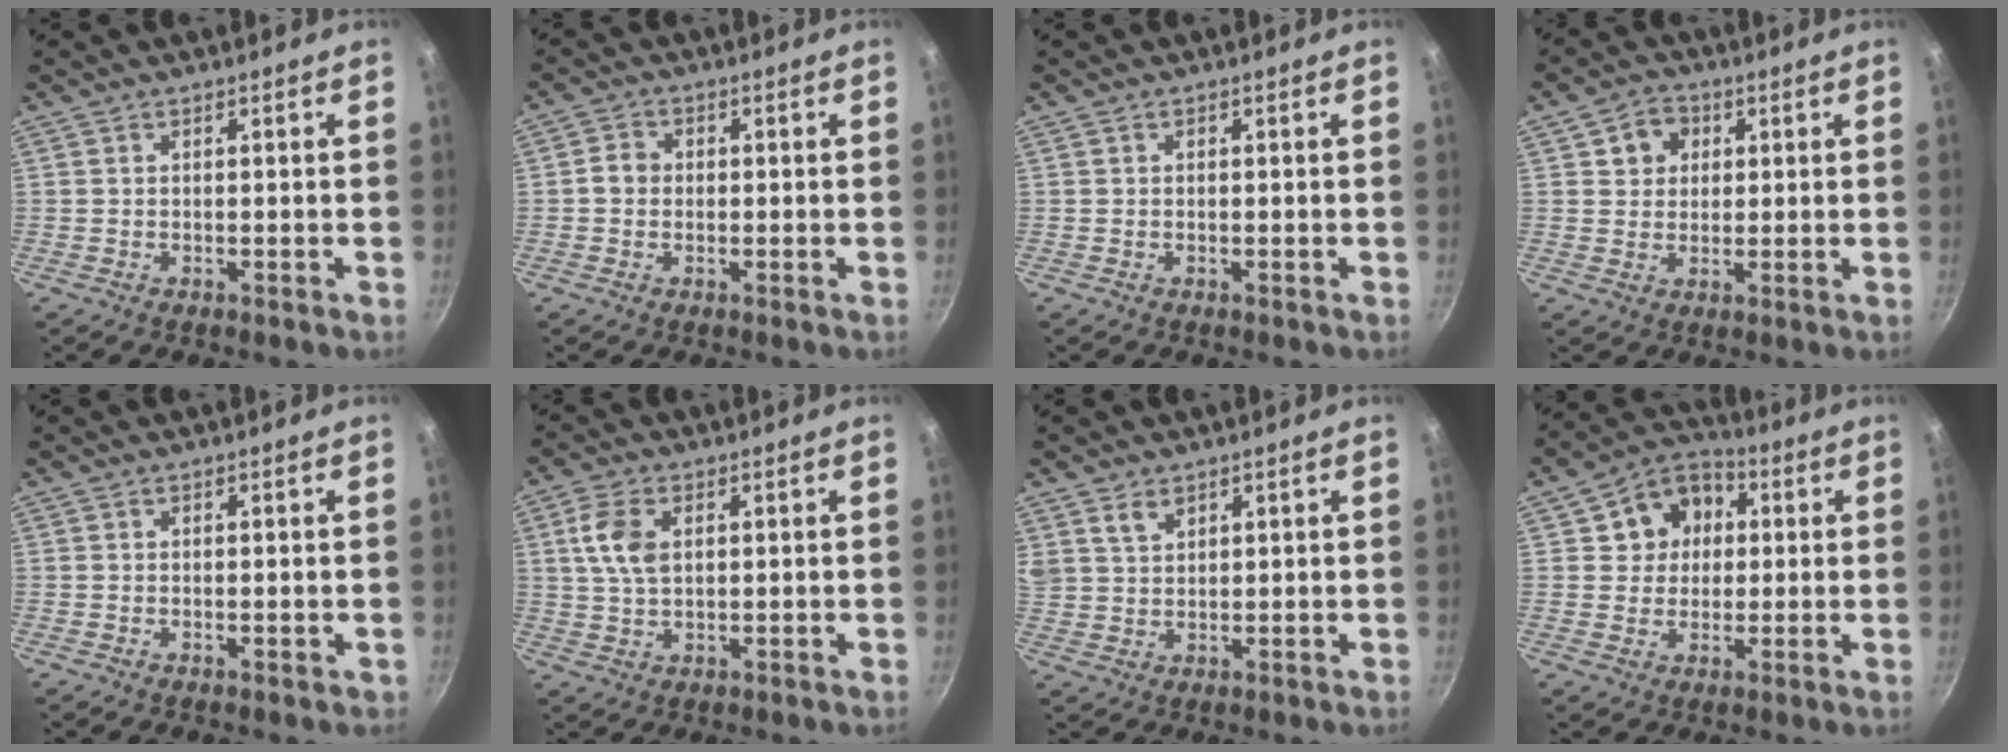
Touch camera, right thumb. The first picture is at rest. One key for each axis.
{"total": 3.0, "fx": -0.2, "fy": 2.7, "fz": 1.4, "tx": -0.012, "ty": 0.010, "tz": -0.009}
{"total": 0.0}
{"total": 5.6, "fx": 1.8, "fy": 4.8, "fz": 2.1, "tx": 0.002, "ty": 0.004, "tz": 0.025}
{"total": 0.6, "fx": -0.1, "fy": 0.3, "fz": 0.5, "tx": -0.003, "ty": 0.000, "tz": -0.001}
{"total": 6.9, "fx": 1.8, "fy": 4.2, "fz": 5.2, "tx": -0.099, "ty": 0.002, "tz": 0.033}
{"total": 4.3, "fx": 2.7, "fy": 2.7, "fz": 2.1, "tx": -0.031, "ty": -0.008, "tz": 0.056}
{"total": 10.1, "fx": 2.3, "fy": 8.6, "fz": 4.6, "tx": -0.037, "ty": 0.013, "tz": 0.024}